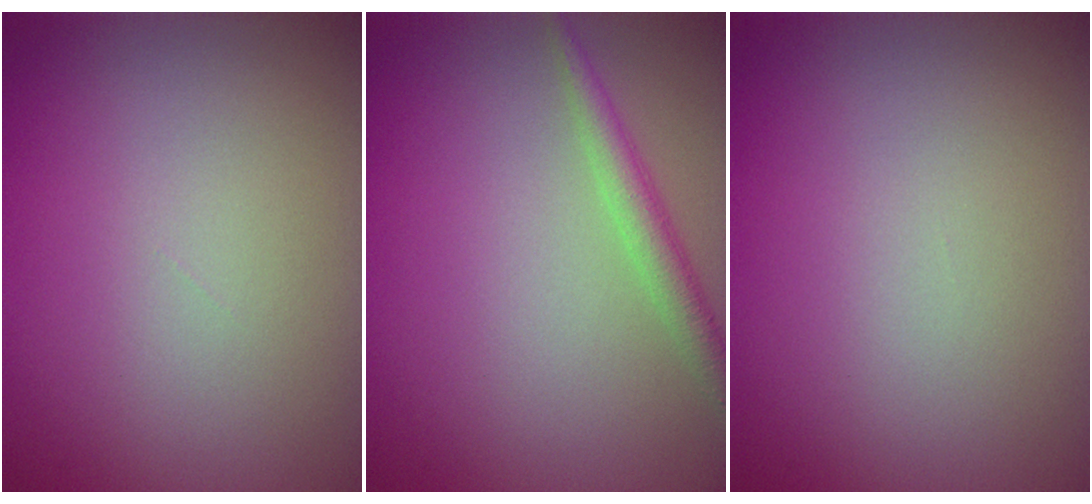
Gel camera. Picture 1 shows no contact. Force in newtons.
{"total": 2.3, "press": 2.3, "slide": 0.1}
{"total": 0.0}